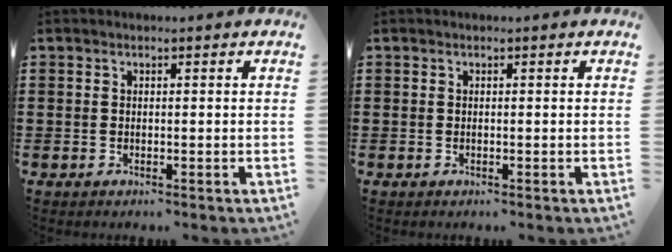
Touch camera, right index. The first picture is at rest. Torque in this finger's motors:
{"motor_torque": [0.05, 0.59, 0.03, 0.01]}